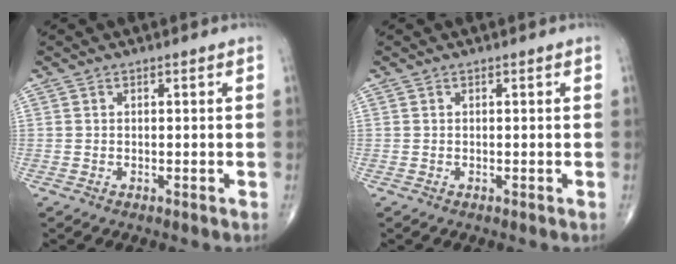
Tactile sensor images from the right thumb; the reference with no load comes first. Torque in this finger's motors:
{"motor_torque": [0.00, 0.00, 0.00, 0.00, 0.00]}